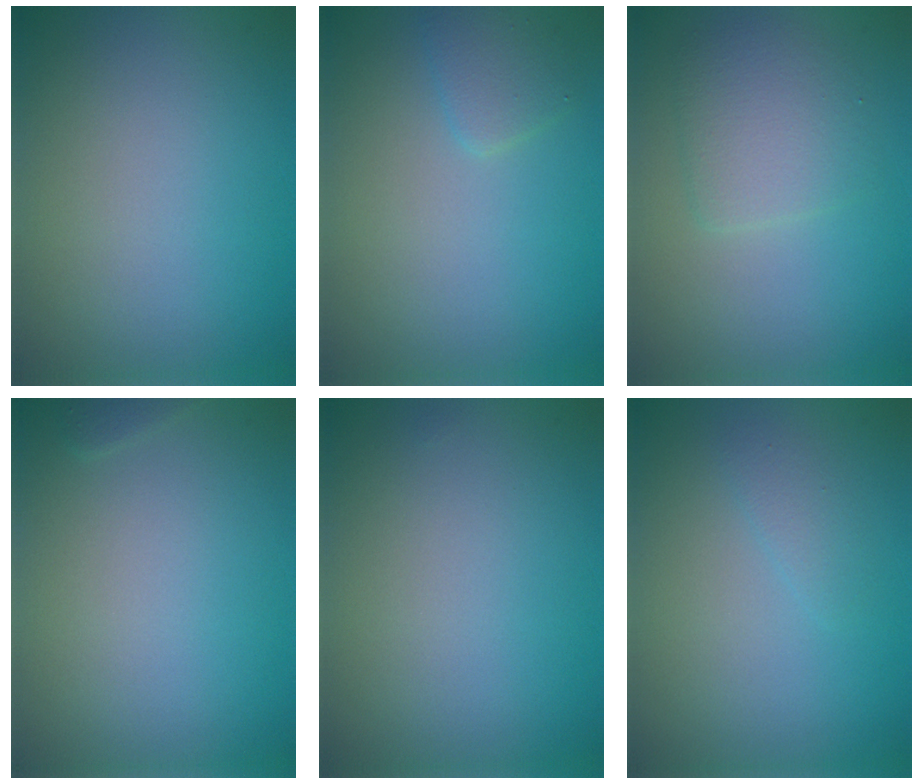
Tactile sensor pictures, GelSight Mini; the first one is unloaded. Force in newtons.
{"total": 1.6, "press": 1.6, "slide": 0.1}
{"total": 3.0, "press": 3.0, "slide": 0.1}
{"total": 0.5, "press": 0.5, "slide": 0.0}
{"total": 0.0}
{"total": 1.1, "press": 1.1, "slide": 0.1}